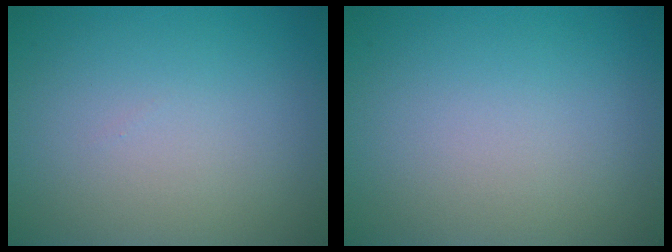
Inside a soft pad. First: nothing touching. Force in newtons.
{"total": 0.0}